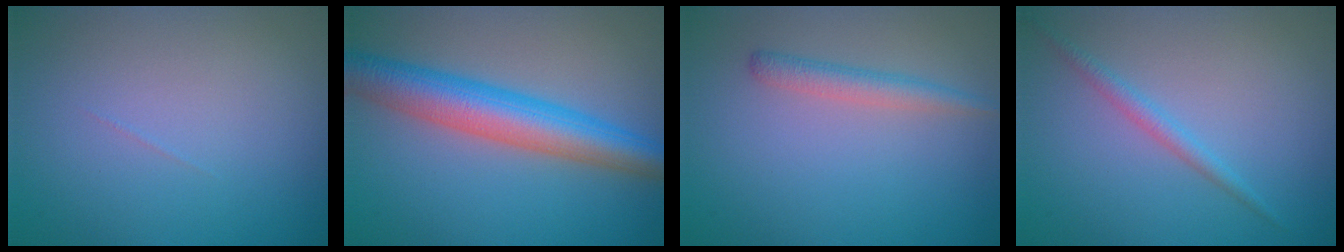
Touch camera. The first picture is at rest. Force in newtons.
{"total": 7.0, "press": 7.0, "slide": 0.1}
{"total": 1.9, "press": 1.9, "slide": 0.0}
{"total": 1.5, "press": 1.5, "slide": 0.1}